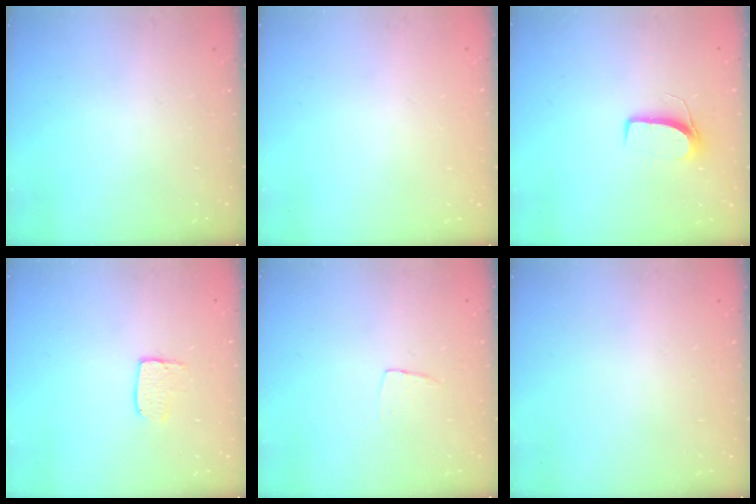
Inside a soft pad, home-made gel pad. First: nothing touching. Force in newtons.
{"total": 0.0}
{"total": 7.0, "press": 7.0, "slide": 0.4}
{"total": 5.2, "press": 5.2, "slide": 0.3}
{"total": 3.3, "press": 3.3, "slide": 0.2}
{"total": 0.0}